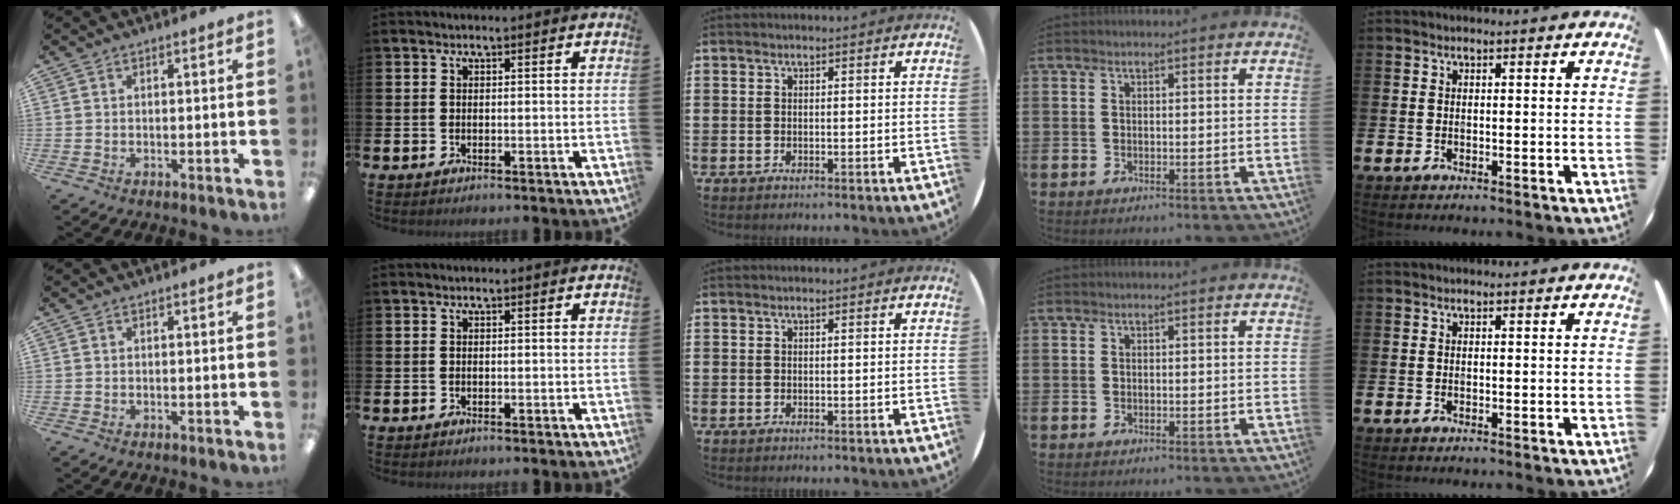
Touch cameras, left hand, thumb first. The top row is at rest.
{}